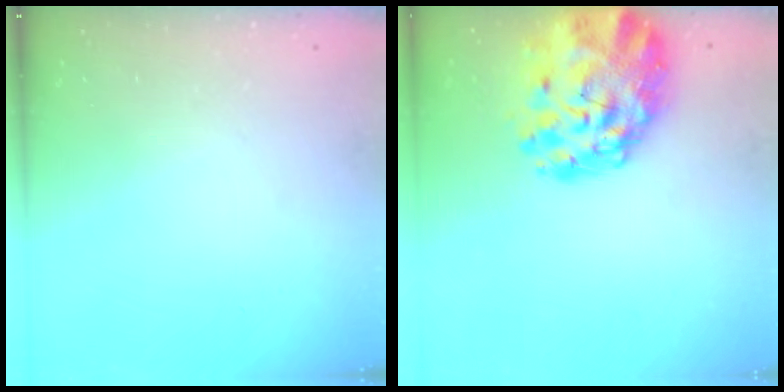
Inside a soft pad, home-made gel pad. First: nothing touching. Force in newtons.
{"total": 17.4, "press": 16.5, "slide": 5.3}